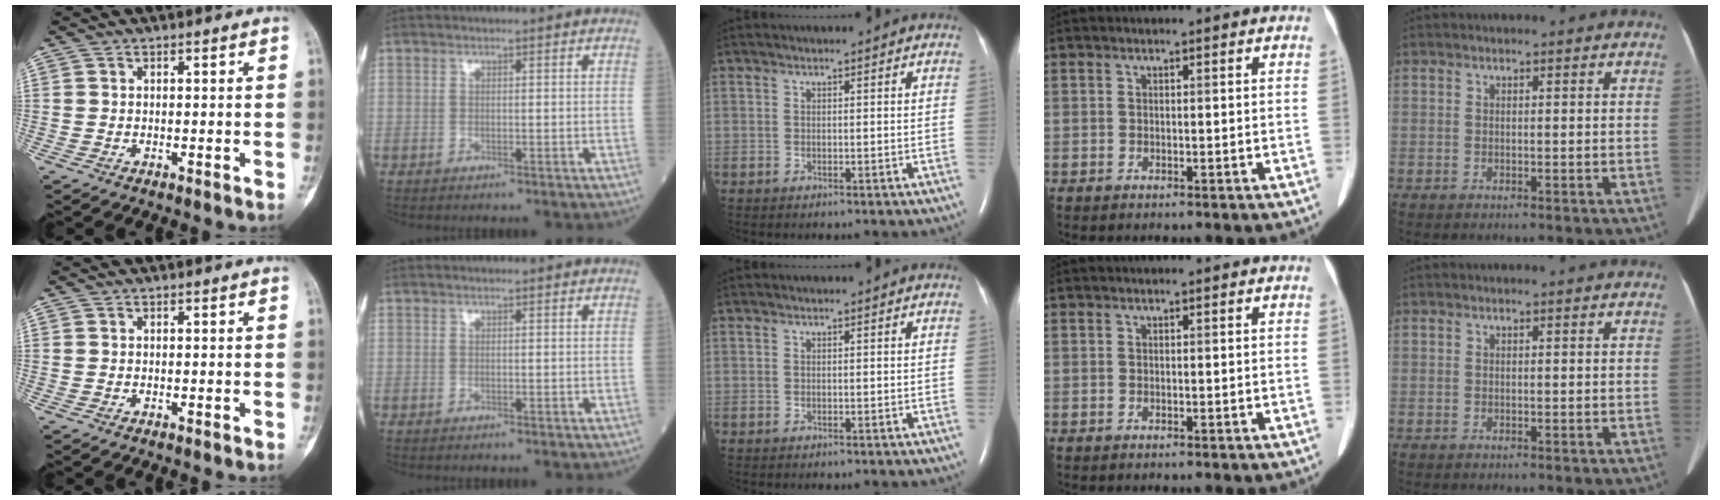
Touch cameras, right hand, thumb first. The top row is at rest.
{}